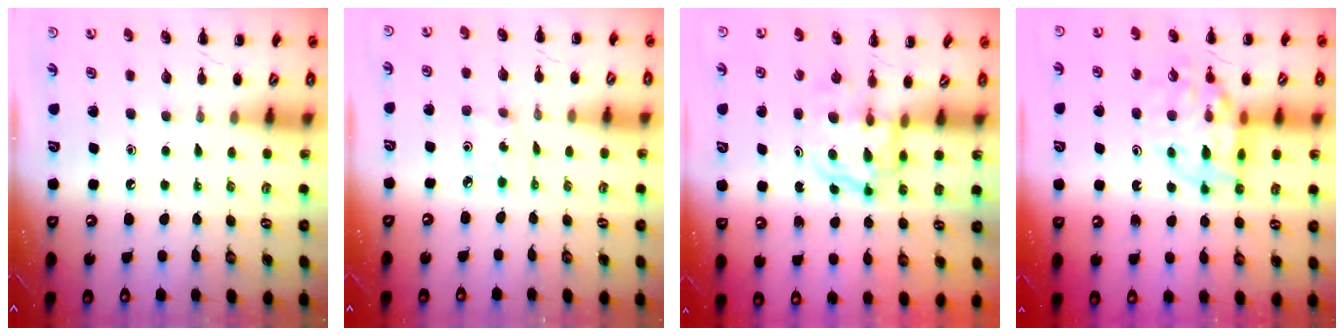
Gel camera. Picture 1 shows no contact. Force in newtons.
{"total": 1.7, "press": 1.6, "slide": 0.6}
{"total": 3.8, "press": 3.8, "slide": 0.5}
{"total": 14.4, "press": 14.2, "slide": 2.6}